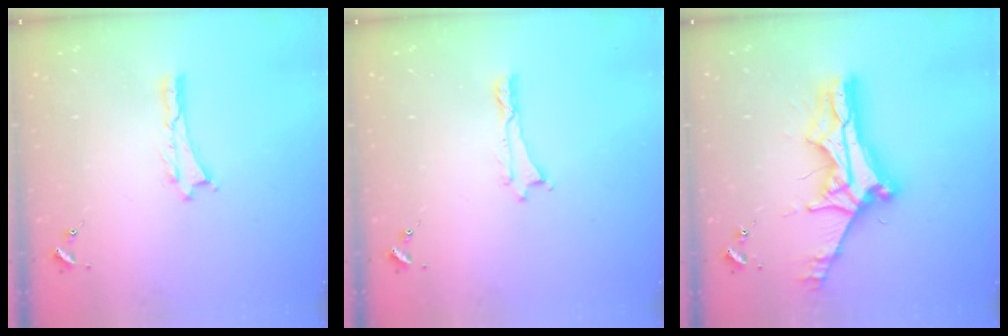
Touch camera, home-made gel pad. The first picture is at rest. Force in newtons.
{"total": 0.0}
{"total": 12.0, "press": 11.9, "slide": 1.1}